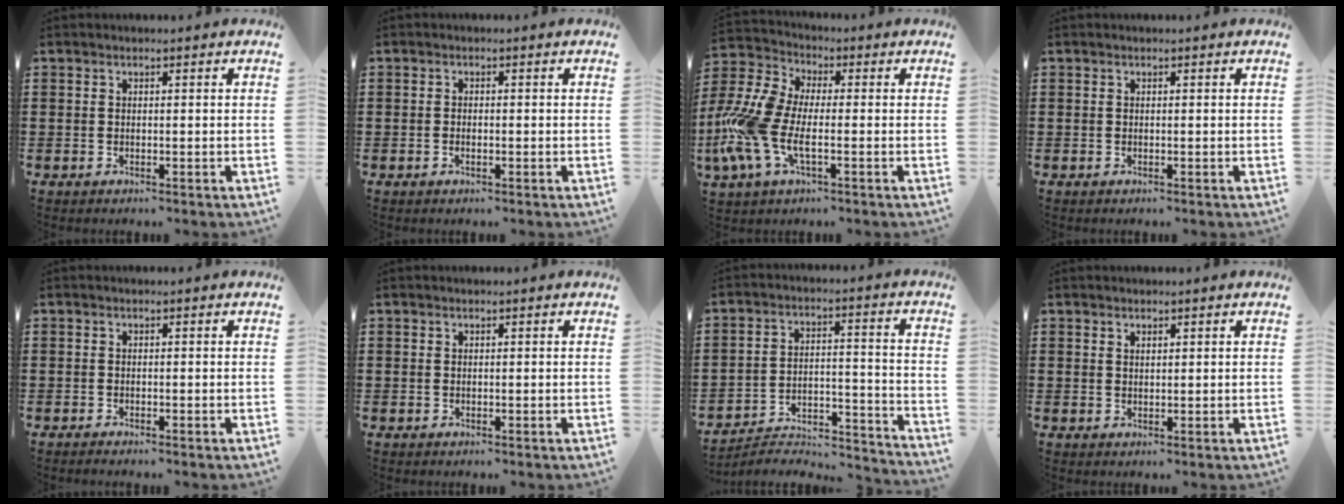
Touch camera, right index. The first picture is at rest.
{"total": 0.7, "force": [-0.3, 0.3, 0.5], "torque": [-0.011, -0.003, -0.005]}
{"total": 10.3, "force": [-2.4, 5.3, 8.5], "torque": [-0.232, -0.016, -0.053]}
{"total": 0.0}
{"total": 0.6, "force": [-0.6, -0.1, 0.0], "torque": [-0.002, -0.003, -0.012]}
{"total": 0.0}
{"total": 4.3, "force": [-4.1, 0.9, 1.0], "torque": [-0.021, -0.002, -0.087]}
{"total": 0.9, "force": [0.8, 0.3, 0.2], "torque": [-0.006, 0.001, 0.015]}